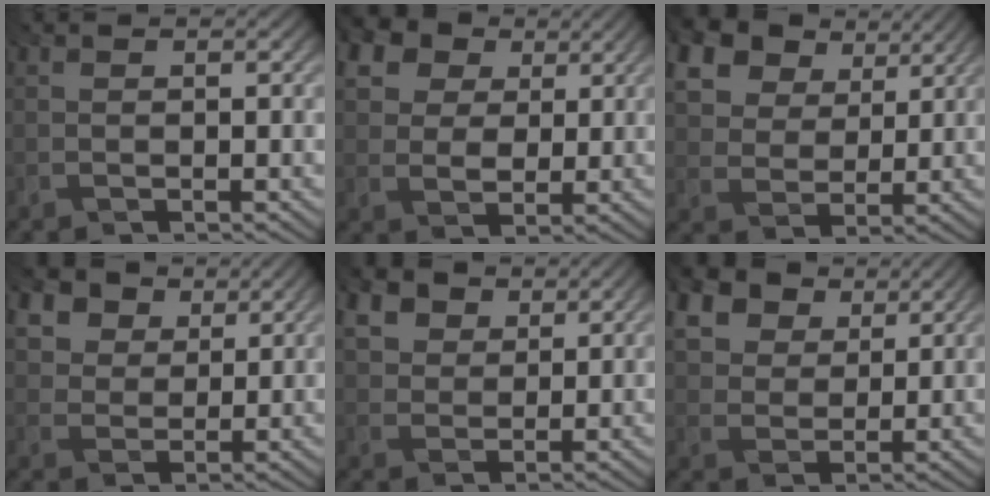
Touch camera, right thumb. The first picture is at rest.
{"total": 11.2, "force": [5.6, 8.1, 5.4], "torque": [-0.149, 0.015, 0.106]}
{"total": 14.6, "force": [8.0, 9.9, 7.2], "torque": [-0.200, 0.019, 0.165]}
{"total": 9.2, "force": [5.5, 6.2, 4.0], "torque": [-0.142, -0.010, 0.109]}
{"total": 5.8, "force": [3.0, 4.0, 2.9], "torque": [-0.087, -0.005, 0.061]}
{"total": 10.8, "force": [6.0, 7.2, 5.4], "torque": [-0.161, 0.003, 0.111]}